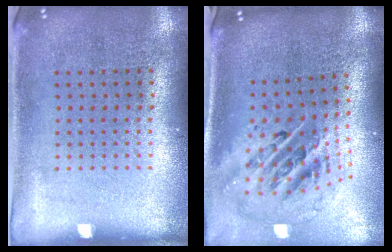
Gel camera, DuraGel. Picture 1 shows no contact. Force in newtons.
{"total": 2.8, "press": 1.9, "slide": 2.1}